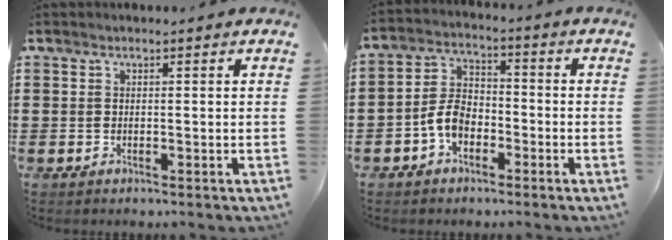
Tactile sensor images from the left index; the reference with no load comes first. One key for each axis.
{"total": 5.7, "fx": -2.7, "fy": 3.6, "fz": 3.5, "tx": -0.091, "ty": 0.006, "tz": -0.059}